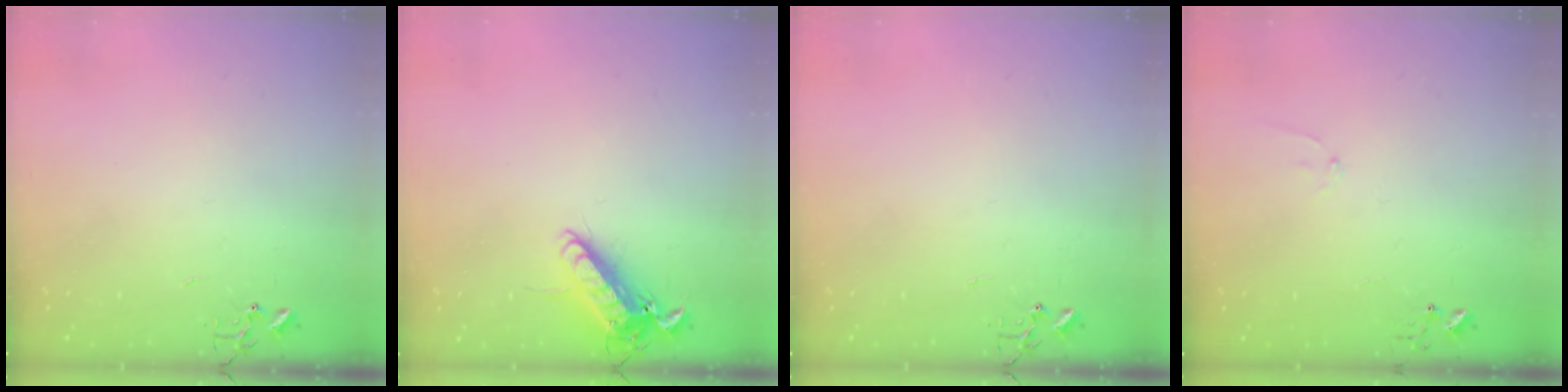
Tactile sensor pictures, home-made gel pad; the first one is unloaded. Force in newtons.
{"total": 12.8, "press": 12.7, "slide": 1.9}
{"total": 0.0}
{"total": 5.5, "press": 5.5, "slide": 0.6}